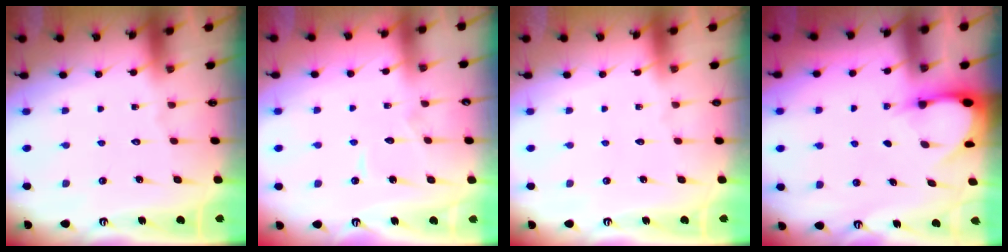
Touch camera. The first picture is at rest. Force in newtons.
{"total": 3.3, "press": 3.3, "slide": 0.2}
{"total": 0.0}
{"total": 3.0, "press": 2.9, "slide": 0.2}